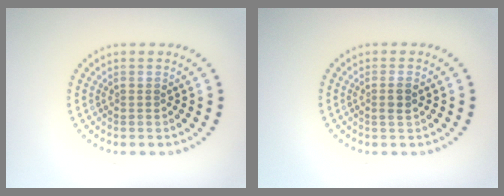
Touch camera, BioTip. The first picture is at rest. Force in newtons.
{"total": 1.3, "press": 1.2, "slide": 0.5}